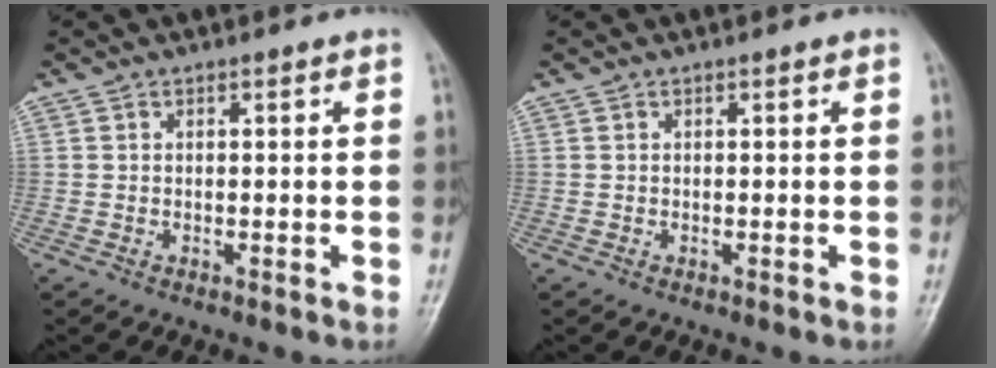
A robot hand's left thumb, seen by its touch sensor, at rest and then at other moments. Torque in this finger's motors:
{"motor_torque": [0.00, 0.00, -0.11, -0.01, 0.00]}